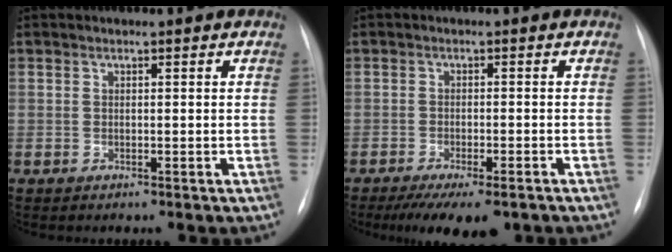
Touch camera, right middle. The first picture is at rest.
{"total": 9.5, "force": [-7.0, 2.7, 5.9], "torque": [-0.078, -0.013, -0.100]}